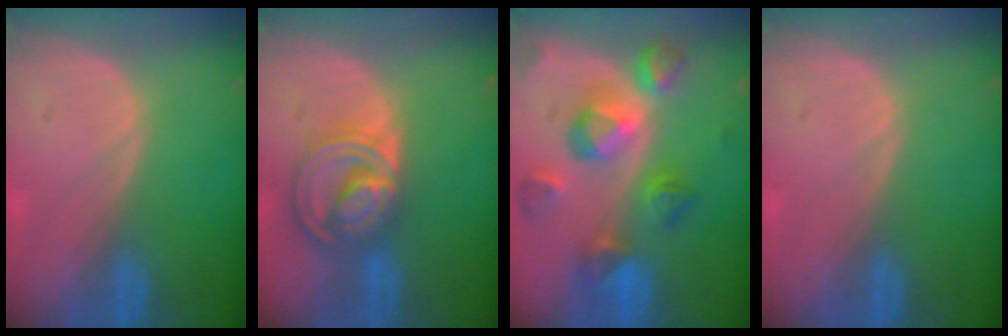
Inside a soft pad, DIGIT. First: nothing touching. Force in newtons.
{"total": 8.7, "press": 7.4, "slide": 4.6}
{"total": 10.4, "press": 9.3, "slide": 4.6}
{"total": 0.0}